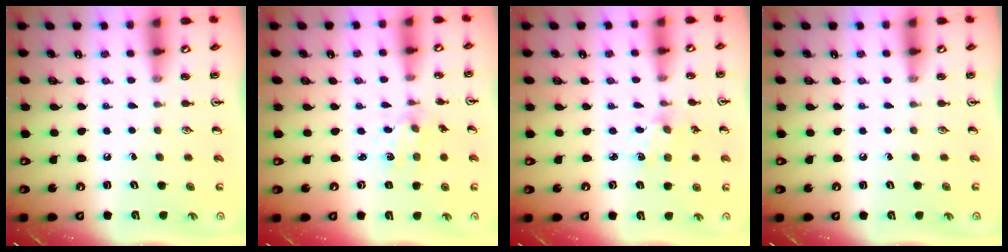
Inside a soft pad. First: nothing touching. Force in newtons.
{"total": 1.3, "press": 1.3, "slide": 0.3}
{"total": 1.9, "press": 1.8, "slide": 0.4}
{"total": 0.0}